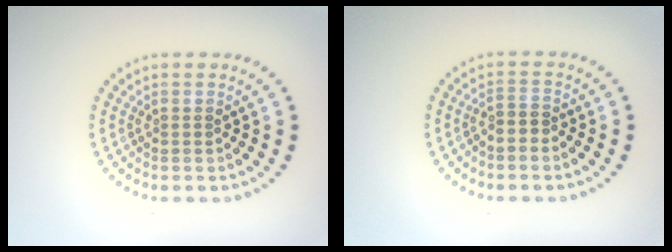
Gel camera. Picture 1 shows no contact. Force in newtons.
{"total": 1.7, "press": 1.4, "slide": 1.1}